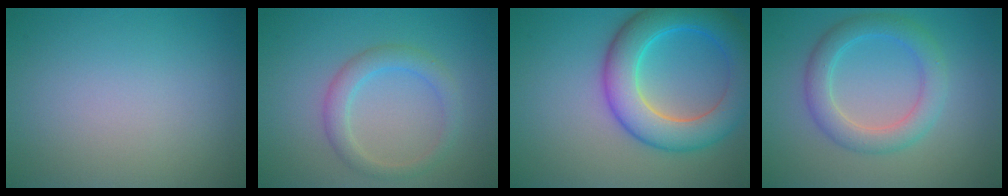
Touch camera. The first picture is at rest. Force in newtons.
{"total": 2.7, "press": 2.7, "slide": 0.1}
{"total": 8.1, "press": 8.1, "slide": 0.4}
{"total": 4.0, "press": 4.0, "slide": 0.1}